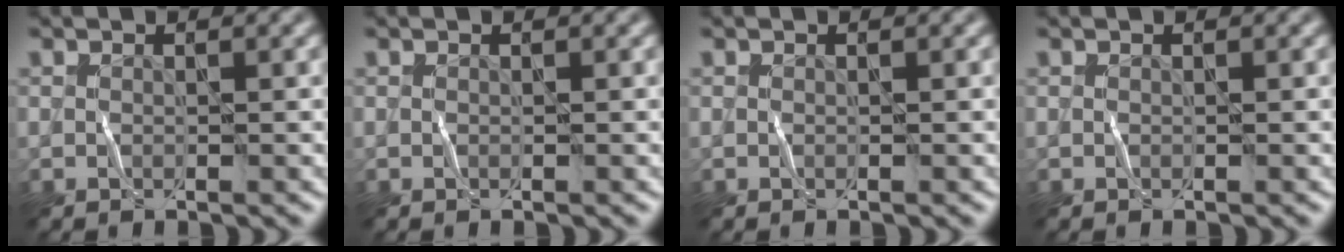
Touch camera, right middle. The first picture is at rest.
{"total": 0.0}
{"total": 0.0}
{"total": 0.0}